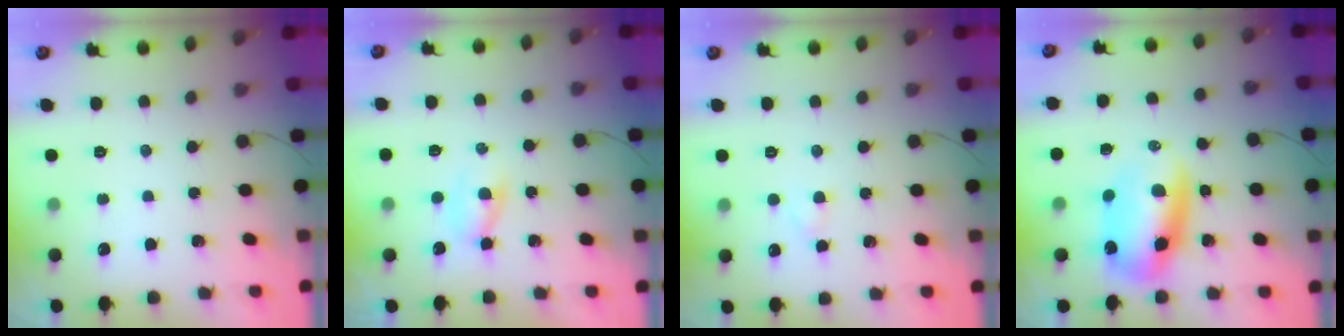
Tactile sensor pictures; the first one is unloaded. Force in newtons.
{"total": 2.0, "press": 1.8, "slide": 0.9}
{"total": 1.6, "press": 1.4, "slide": 0.7}
{"total": 10.1, "press": 9.7, "slide": 2.7}